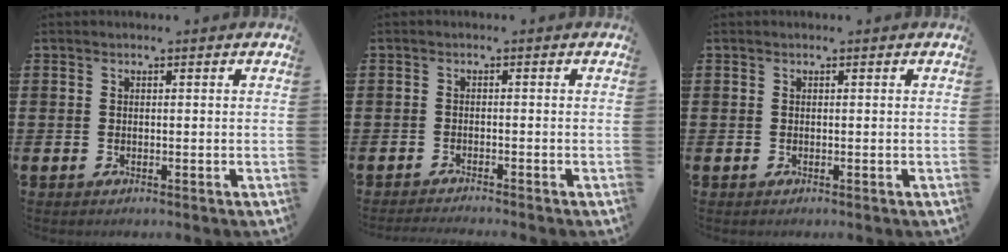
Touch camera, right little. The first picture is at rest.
{"total": 1.0, "force": [-1.0, -0.2, 0.1], "torque": [-0.002, -0.001, -0.020]}
{"total": 0.0}